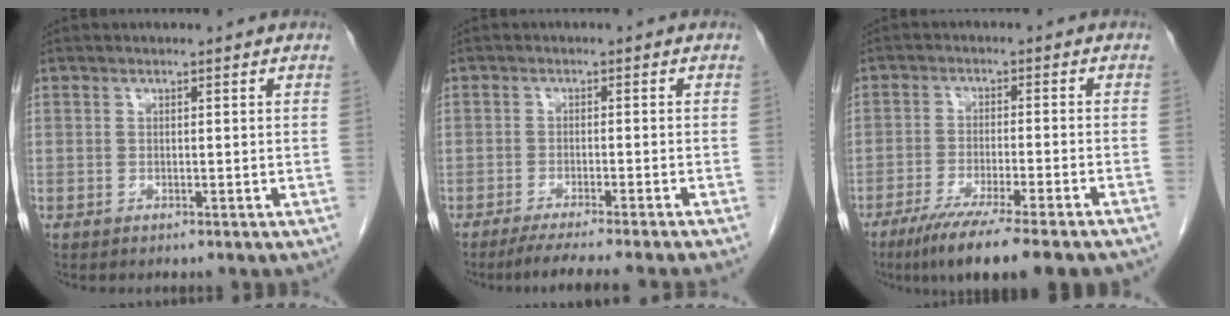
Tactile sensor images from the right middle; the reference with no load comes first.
{"total": 9.9, "force": [-8.5, -1.4, 4.9], "torque": [-0.045, -0.025, -0.124]}
{"total": 13.0, "force": [-10.1, 0.1, 8.3], "torque": [-0.127, -0.036, -0.153]}